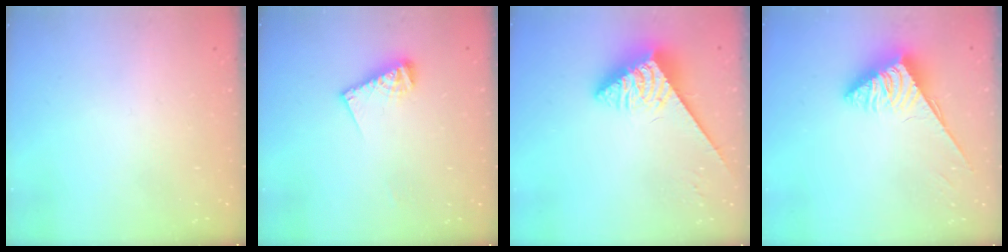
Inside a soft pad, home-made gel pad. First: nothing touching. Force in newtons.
{"total": 8.3, "press": 8.2, "slide": 1.2}
{"total": 4.0, "press": 4.0, "slide": 0.5}
{"total": 3.8, "press": 3.7, "slide": 0.6}